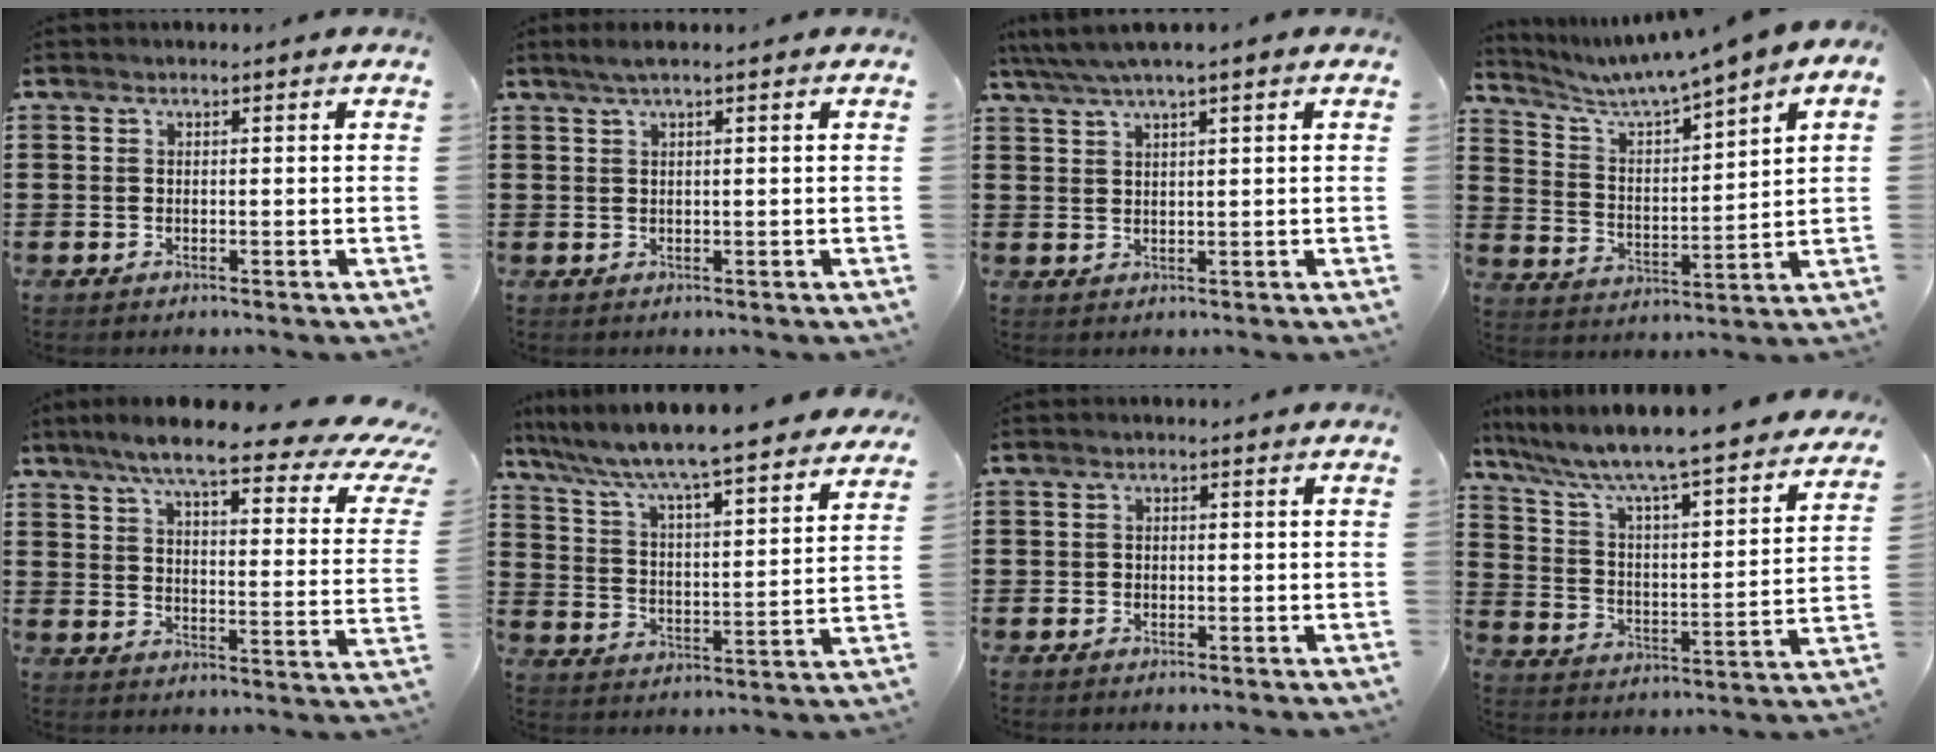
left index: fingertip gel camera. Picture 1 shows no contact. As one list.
[{"total": 1.7, "force": [0.7, 0.0, 1.5], "torque": [-0.028, -0.001, 0.013]}, {"total": 2.9, "force": [1.9, 0.1, 2.1], "torque": [-0.044, 0.003, 0.035]}, {"total": 5.1, "force": [4.5, -0.5, 2.4], "torque": [-0.069, -0.037, 0.068]}, {"total": 9.7, "force": [7.0, 1.3, 6.6], "torque": [-0.135, -0.039, 0.113]}, {"total": 6.0, "force": [5.6, -0.5, 2.3], "torque": [-0.073, -0.050, 0.086]}, {"total": 1.0, "force": [-0.4, 0.8, 0.3], "torque": [-0.009, 0.004, -0.011]}, {"total": 6.3, "force": [5.6, -0.3, 3.0], "torque": [-0.087, -0.056, 0.083]}]